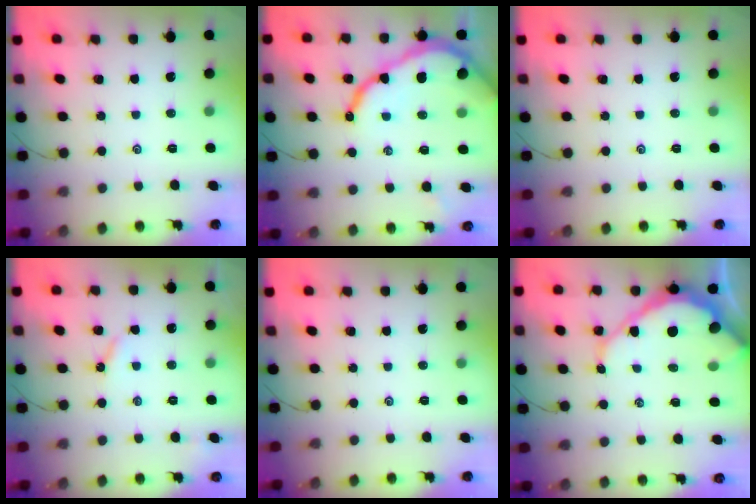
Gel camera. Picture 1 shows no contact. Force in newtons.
{"total": 14.1, "press": 14.1, "slide": 1.3}
{"total": 0.0}
{"total": 3.0, "press": 3.0, "slide": 0.4}
{"total": 0.0}
{"total": 11.4, "press": 11.3, "slide": 1.1}